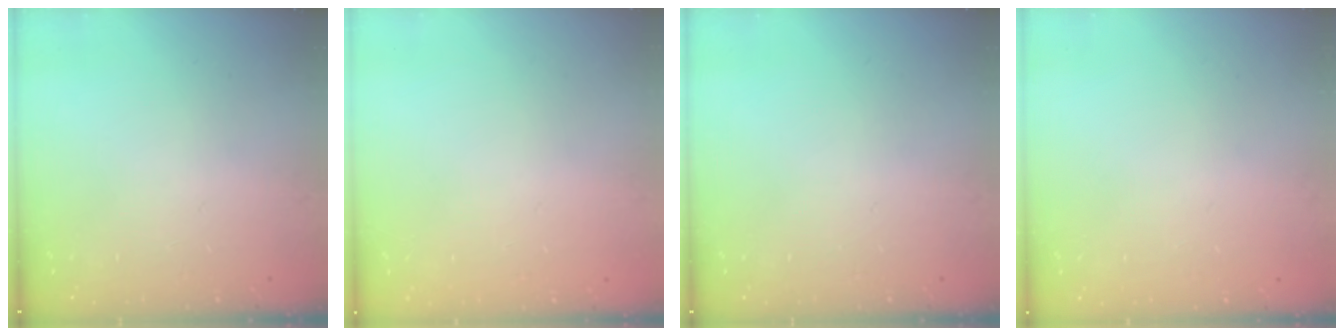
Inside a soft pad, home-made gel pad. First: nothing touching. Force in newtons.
{"total": 0.0}
{"total": 0.0}
{"total": 0.0}